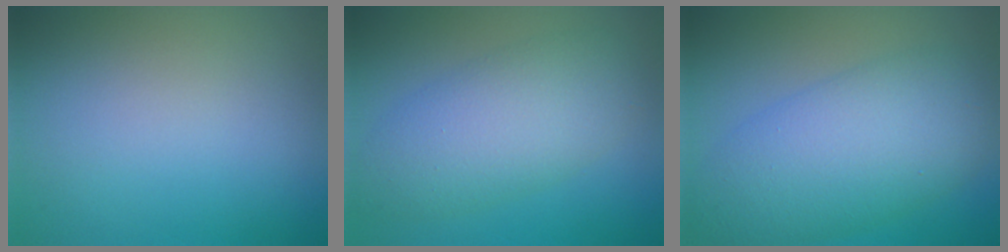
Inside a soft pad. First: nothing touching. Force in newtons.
{"total": 6.4, "press": 6.4, "slide": 0.3}
{"total": 9.2, "press": 9.2, "slide": 0.1}